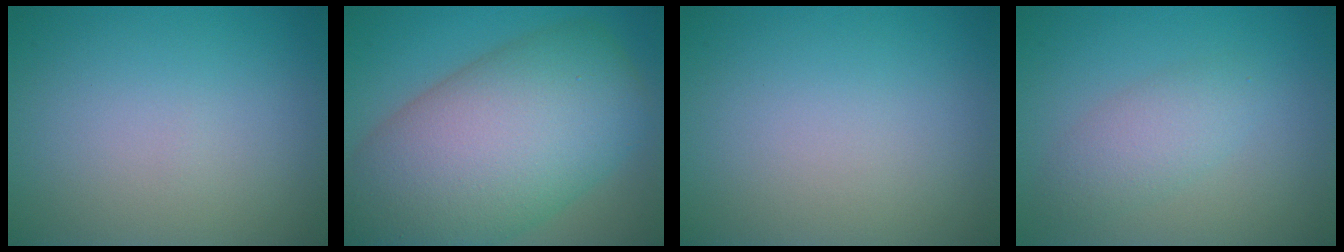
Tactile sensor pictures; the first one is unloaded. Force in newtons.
{"total": 15.1, "press": 15.1, "slide": 0.6}
{"total": 0.0}
{"total": 2.7, "press": 2.7, "slide": 0.0}